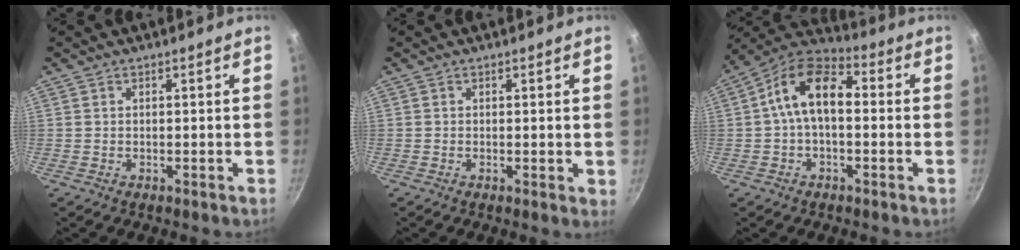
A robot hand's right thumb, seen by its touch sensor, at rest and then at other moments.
{"total": 1.3, "force": [0.1, 0.5, 1.2], "torque": [-0.015, -0.003, -0.001]}
{"total": 11.6, "force": [0.7, 6.8, 9.4], "torque": [-0.147, 0.039, -0.007]}